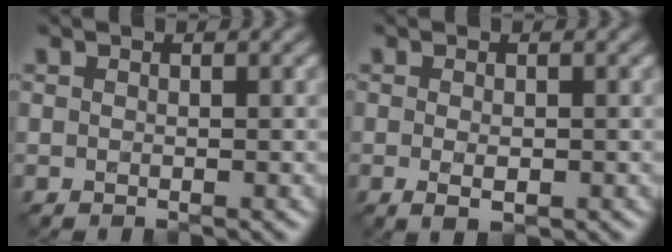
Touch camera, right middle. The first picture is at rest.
{"total": 1.7, "force": [-0.4, 0.6, 1.5], "torque": [-0.029, -0.007, -0.005]}